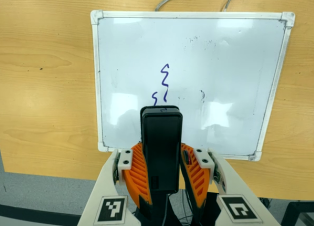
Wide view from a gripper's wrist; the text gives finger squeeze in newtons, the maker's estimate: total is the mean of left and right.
{"total": 8.9, "left": 7.7, "right": 10.1}